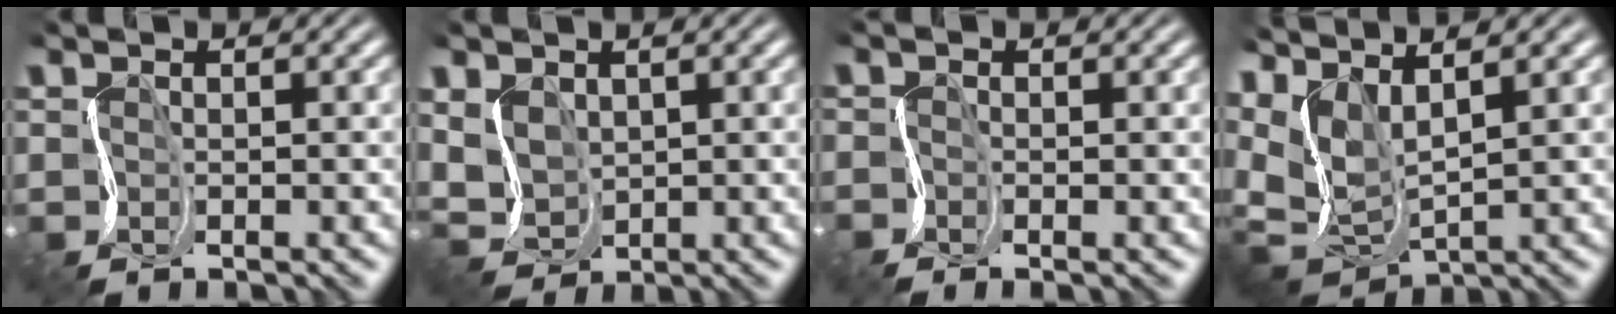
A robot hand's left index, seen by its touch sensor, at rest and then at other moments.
{"total": 2.6, "force": [0.7, 1.8, 1.8], "torque": [-0.046, 0.000, 0.009]}
{"total": 0.7, "force": [-0.5, -0.1, 0.5], "torque": [0.001, 0.008, -0.014]}
{"total": 5.8, "force": [2.4, 2.2, 4.9], "torque": [-0.113, 0.001, 0.052]}